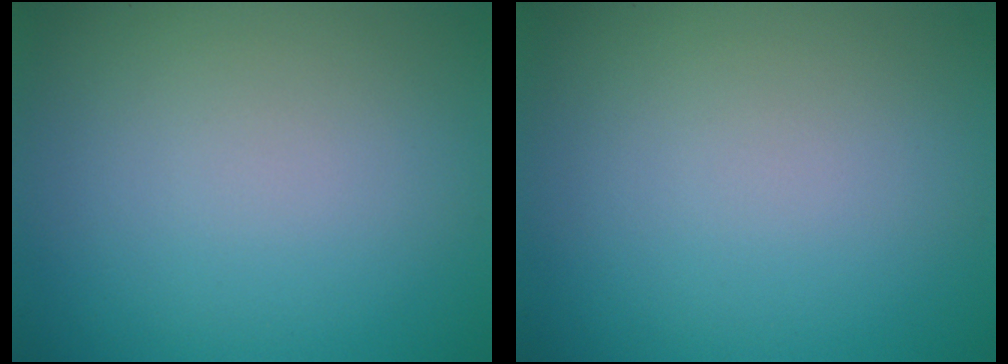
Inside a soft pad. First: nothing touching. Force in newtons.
{"total": 0.0}